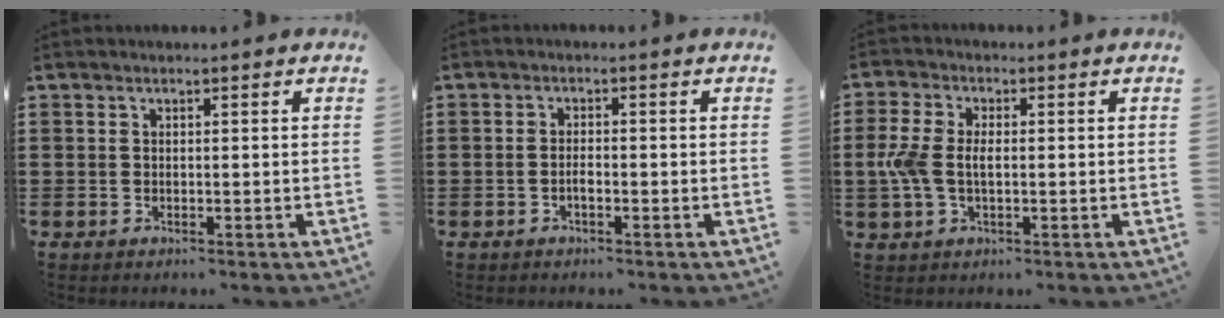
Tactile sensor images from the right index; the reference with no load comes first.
{"total": 1.4, "force": [-0.7, 0.4, 1.2], "torque": [-0.024, -0.002, -0.011]}
{"total": 5.2, "force": [-0.4, 2.9, 4.3], "torque": [-0.109, -0.002, -0.017]}